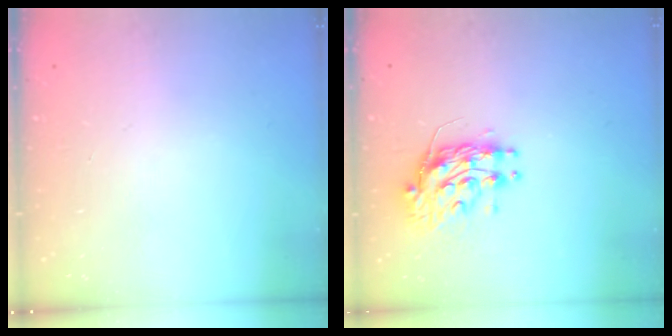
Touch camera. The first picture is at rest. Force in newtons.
{"total": 10.4, "press": 10.4, "slide": 0.9}